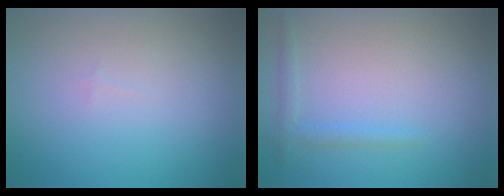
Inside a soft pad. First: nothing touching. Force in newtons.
{"total": 1.3, "press": 1.3, "slide": 0.1}